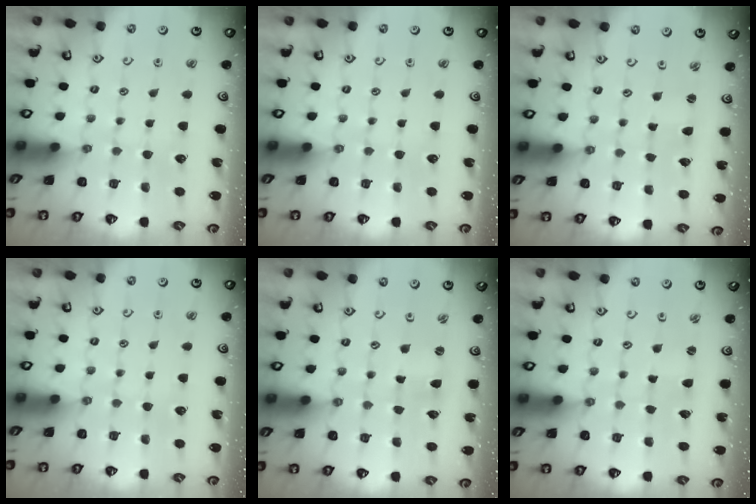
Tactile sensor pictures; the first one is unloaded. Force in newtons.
{"total": 0.0}
{"total": 1.0, "press": 1.0, "slide": 0.2}
{"total": 0.0}
{"total": 1.1, "press": 1.1, "slide": 0.2}
{"total": 0.5, "press": 0.5, "slide": 0.0}